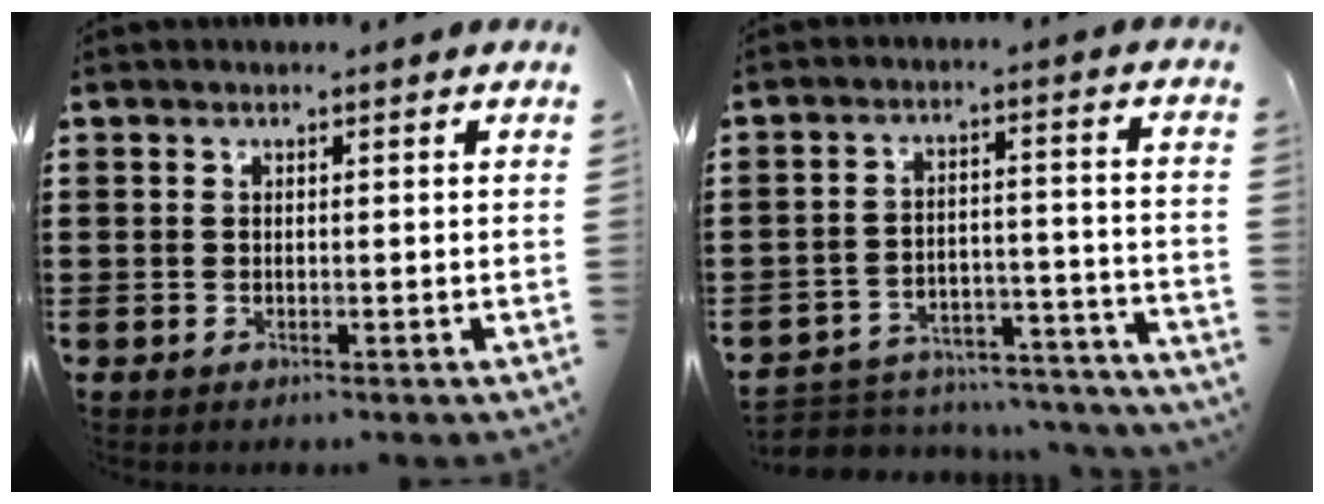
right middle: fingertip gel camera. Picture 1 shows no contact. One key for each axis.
{"total": 4.4, "fx": -4.3, "fy": 0.9, "fz": 0.5, "tx": -0.013, "ty": 0.007, "tz": -0.090}